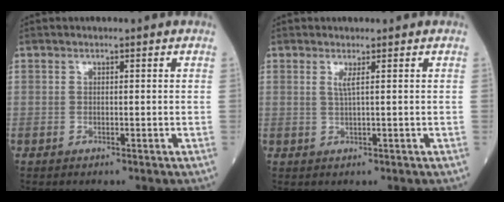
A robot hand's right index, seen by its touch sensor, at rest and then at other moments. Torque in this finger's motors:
{"motor_torque": [0.01, 0.09, 0.17, 0.04]}